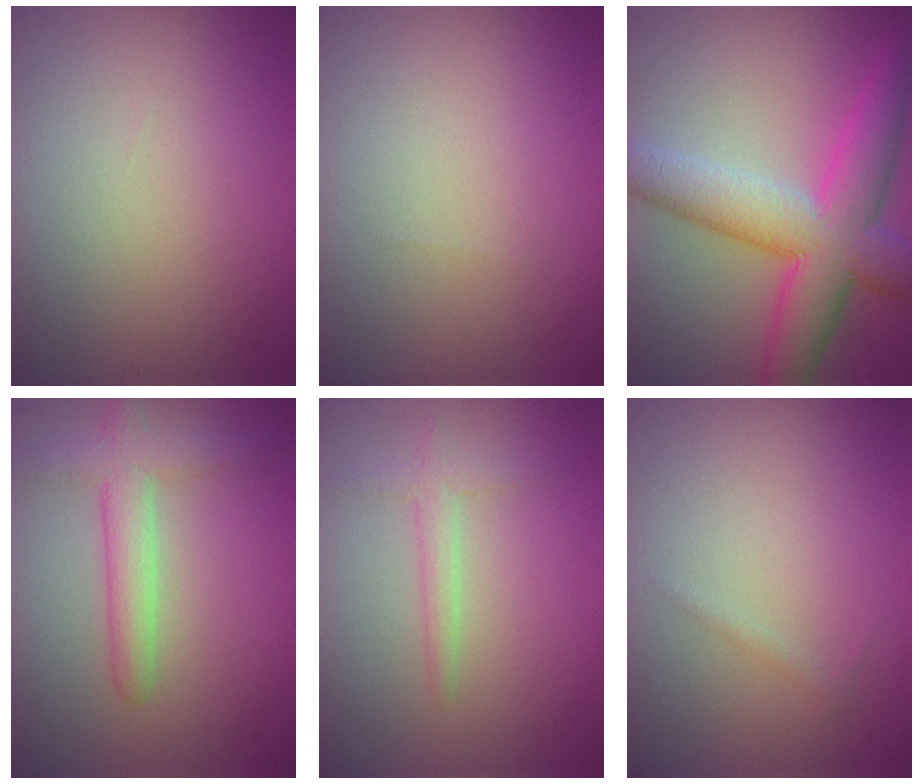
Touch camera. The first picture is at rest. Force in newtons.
{"total": 0.0}
{"total": 9.5, "press": 9.5, "slide": 0.2}
{"total": 3.8, "press": 3.8, "slide": 0.2}
{"total": 1.7, "press": 1.7, "slide": 0.1}
{"total": 0.5, "press": 0.5, "slide": 0.0}